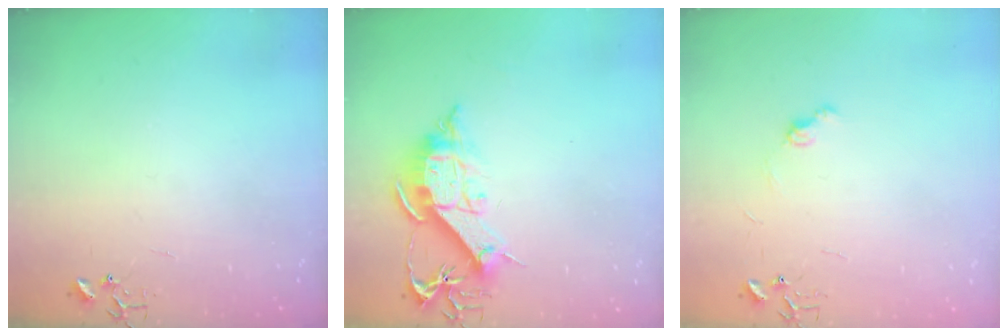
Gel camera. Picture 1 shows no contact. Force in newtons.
{"total": 13.2, "press": 13.1, "slide": 1.5}
{"total": 5.8, "press": 5.7, "slide": 0.6}